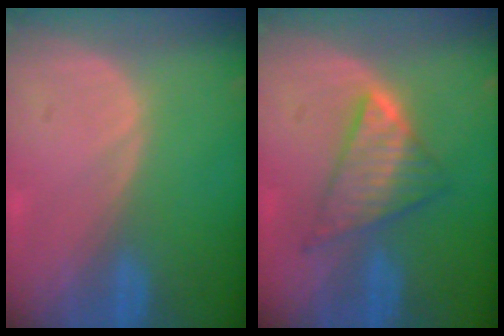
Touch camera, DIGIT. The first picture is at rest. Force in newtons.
{"total": 6.4, "press": 6.4, "slide": 0.1}